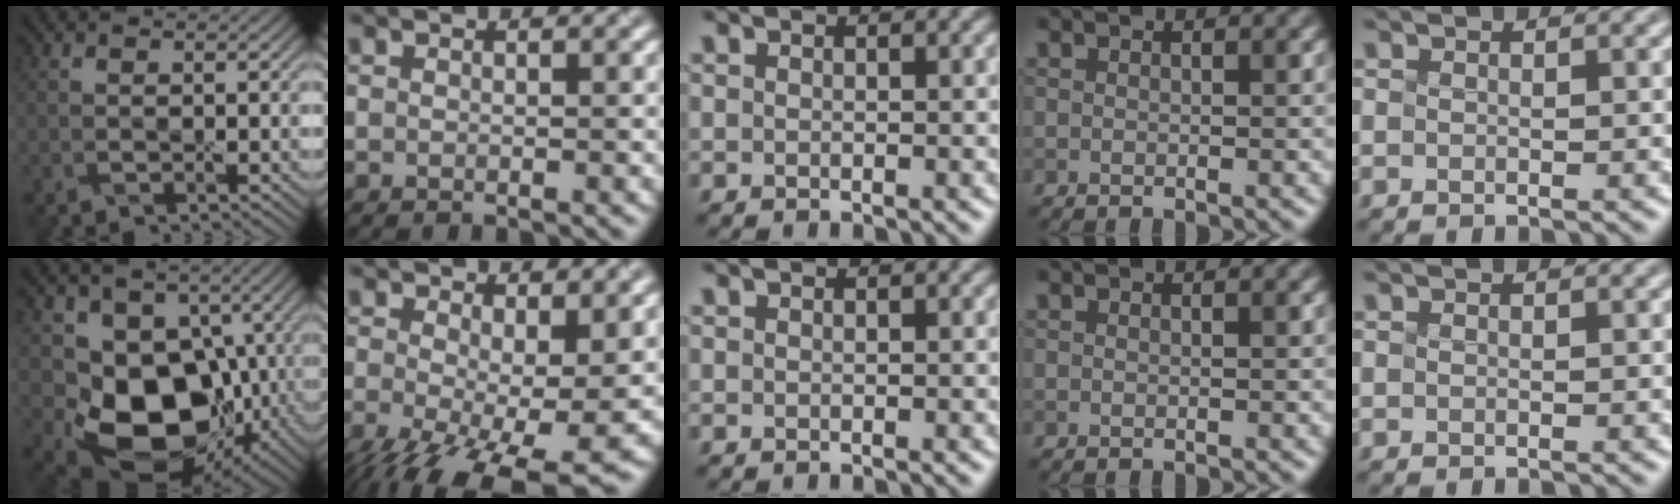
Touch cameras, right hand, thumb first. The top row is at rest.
{"thumb": {"total": 13.5, "force": [-2.1, 10.2, 8.6], "torque": [-0.147, -0.038, -0.035]}, "index": {"total": 11.6, "force": [-3.8, 4.7, 9.9], "torque": [-0.179, -0.037, -0.055]}}